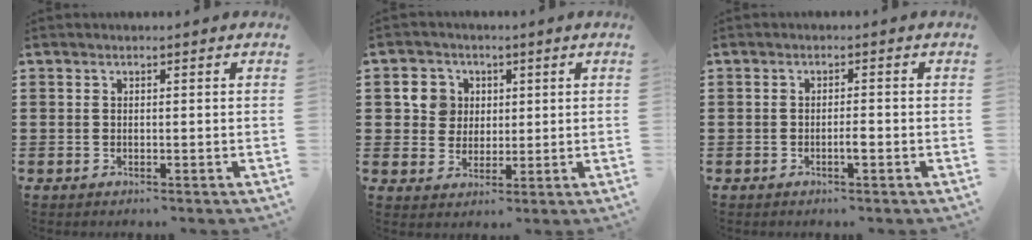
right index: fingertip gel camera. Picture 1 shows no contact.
{"total": 5.3, "force": [1.4, 4.9, 1.3], "torque": [-0.041, 0.013, 0.022]}
{"total": 1.7, "force": [-0.7, 0.2, 1.5], "torque": [-0.029, -0.001, -0.012]}